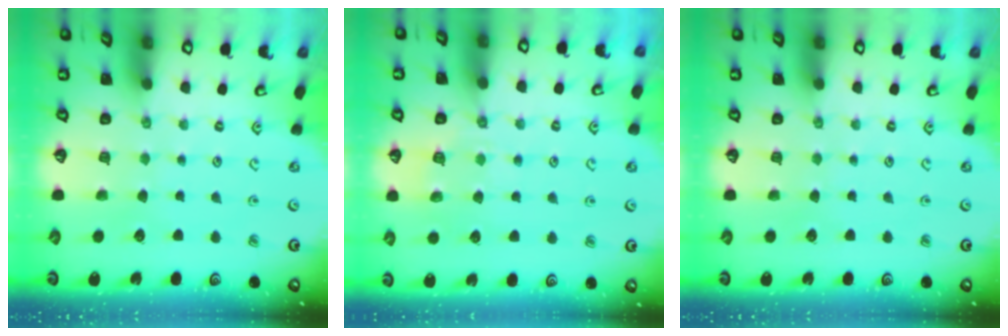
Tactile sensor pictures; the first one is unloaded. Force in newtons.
{"total": 5.2, "press": 5.1, "slide": 1.0}
{"total": 0.0}